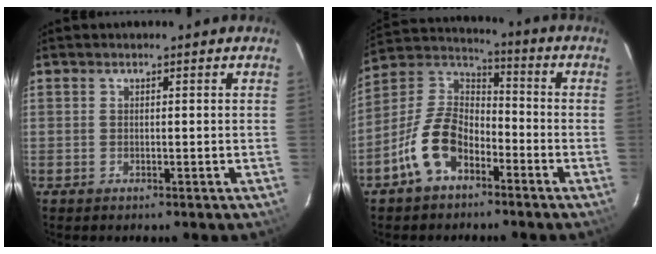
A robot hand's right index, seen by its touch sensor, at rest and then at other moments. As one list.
[{"total": 12.1, "force": [-6.5, 7.3, 7.1], "torque": [-0.149, 0.026, -0.124]}]